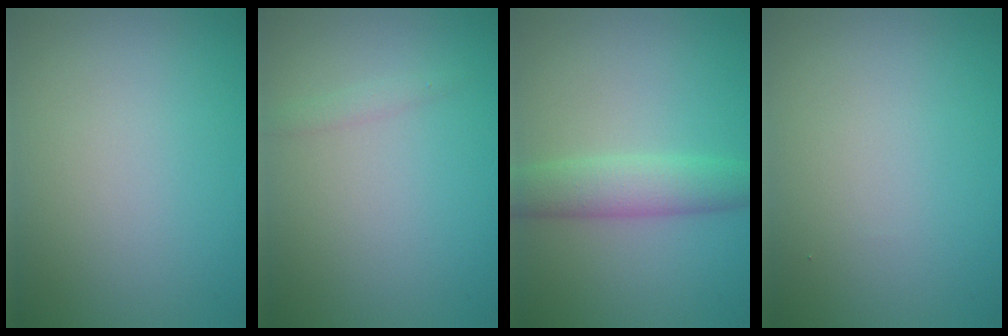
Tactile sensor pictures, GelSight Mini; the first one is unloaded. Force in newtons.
{"total": 0.8, "press": 0.8, "slide": 0.0}
{"total": 3.9, "press": 3.9, "slide": 0.1}
{"total": 0.0}